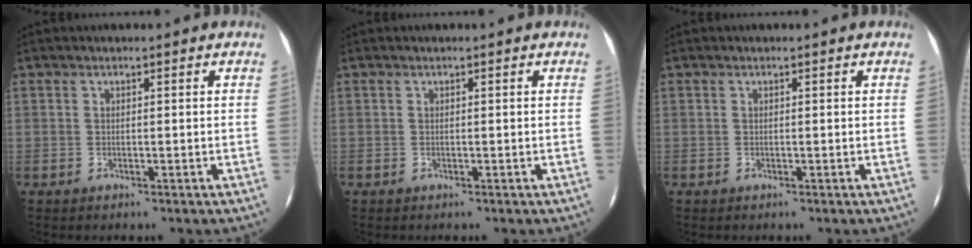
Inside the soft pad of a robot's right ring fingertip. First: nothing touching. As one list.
[{"total": 0.0}, {"total": 0.0}]